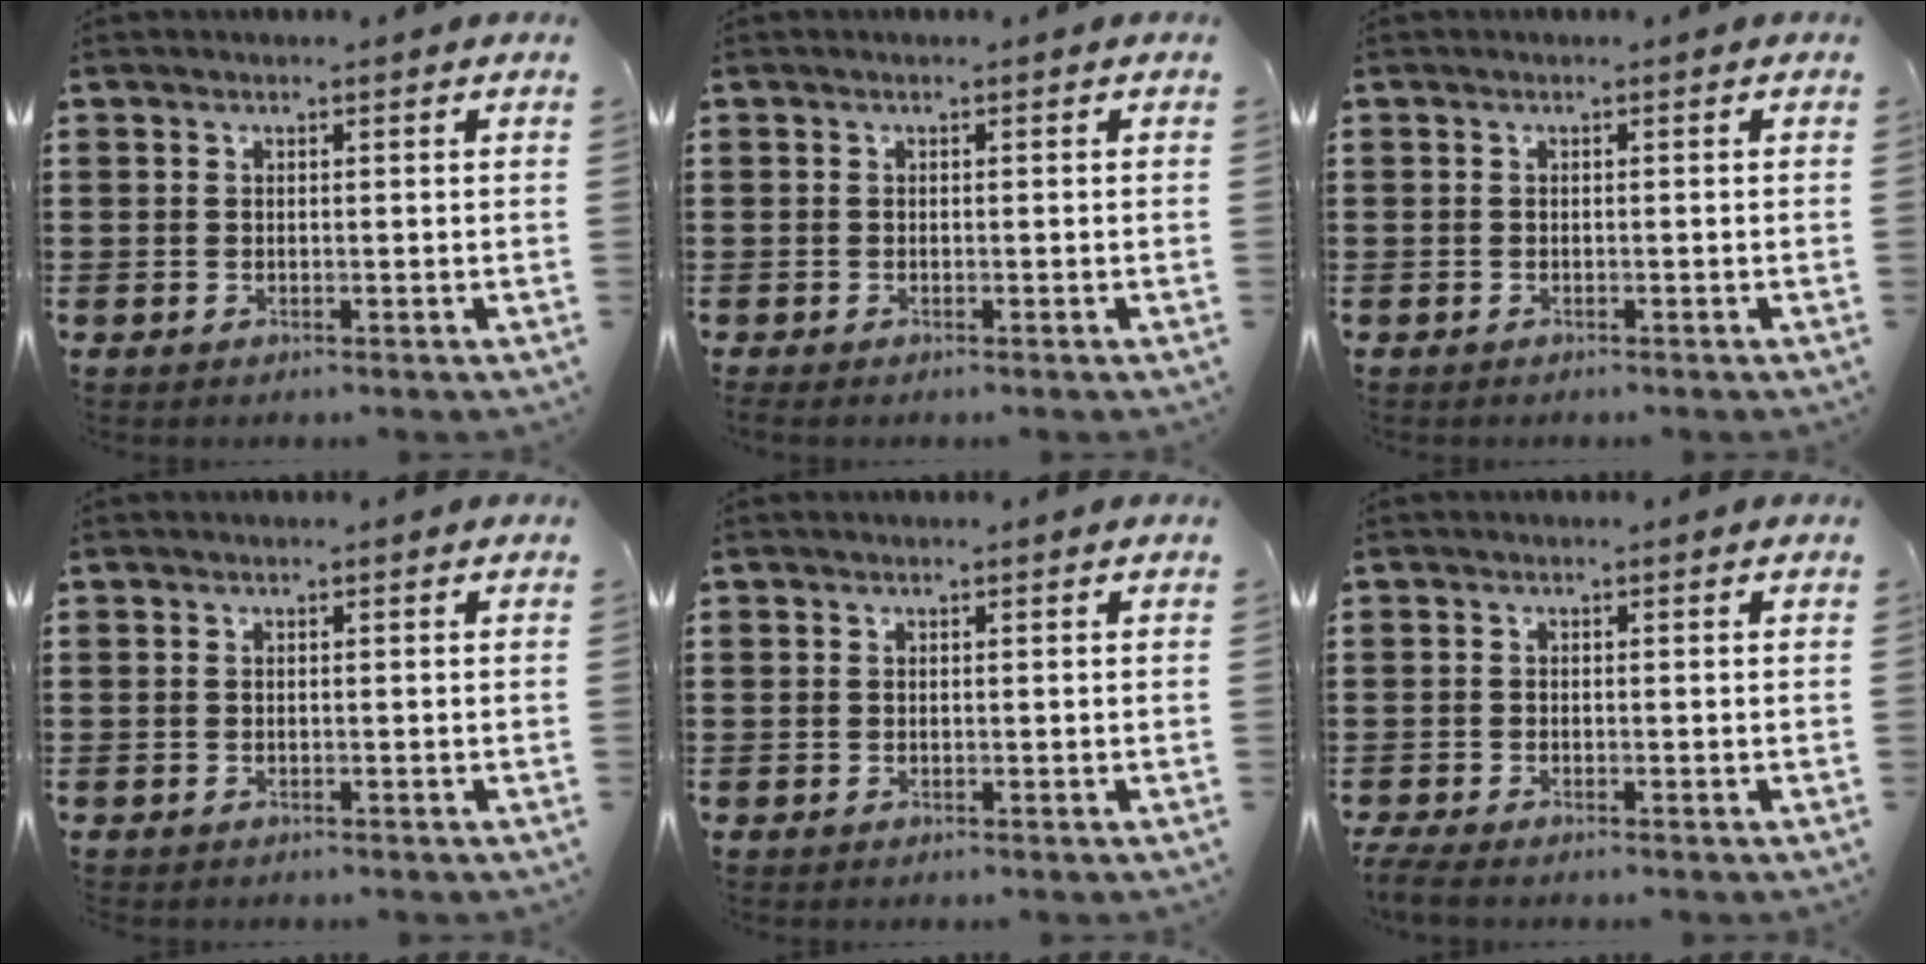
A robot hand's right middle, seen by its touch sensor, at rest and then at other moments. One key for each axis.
{"total": 0.0}
{"total": 0.0}
{"total": 0.0}
{"total": 0.0}
{"total": 1.5, "fx": -1.4, "fy": 0.0, "fz": 0.6, "tx": -0.019, "ty": -0.004, "tz": -0.029}